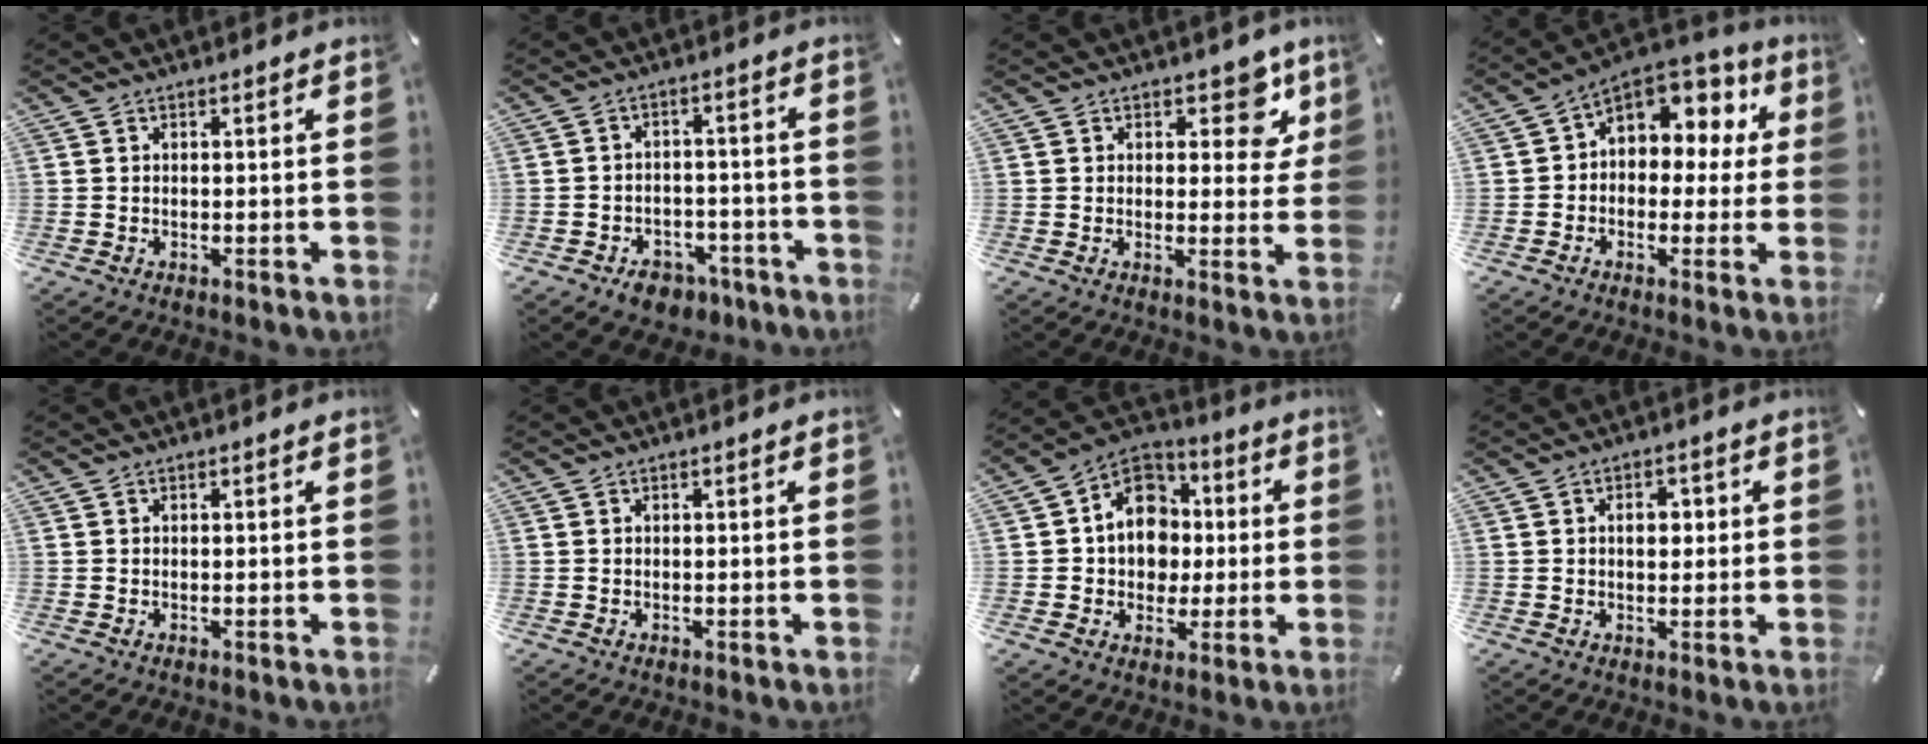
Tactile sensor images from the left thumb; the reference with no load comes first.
{"total": 6.7, "force": [-4.2, 4.5, 2.7], "torque": [-0.038, 0.032, -0.071]}
{"total": 7.9, "force": [4.4, 4.8, 4.5], "torque": [-0.031, -0.023, 0.068]}
{"total": 8.1, "force": [2.7, 6.6, 4.0], "torque": [-0.062, -0.022, 0.049]}
{"total": 0.0}
{"total": 0.0}
{"total": 12.2, "force": [0.0, 11.0, 5.1], "torque": [-0.095, 0.009, 0.004]}
{"total": 4.5, "force": [0.5, 3.1, 3.3], "torque": [-0.035, -0.003, -0.002]}